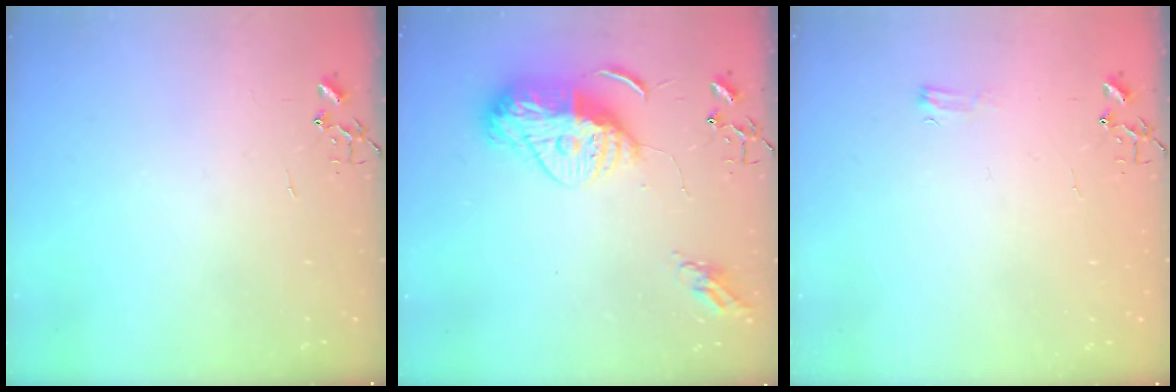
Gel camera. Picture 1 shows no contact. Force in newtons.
{"total": 14.4, "press": 14.3, "slide": 1.2}
{"total": 4.1, "press": 4.1, "slide": 0.6}